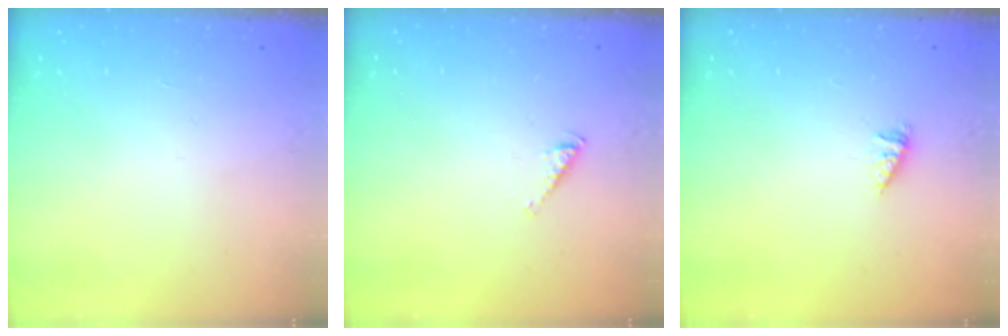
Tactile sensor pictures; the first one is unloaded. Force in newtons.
{"total": 2.7, "press": 2.6, "slide": 0.3}
{"total": 1.4, "press": 1.4, "slide": 0.2}